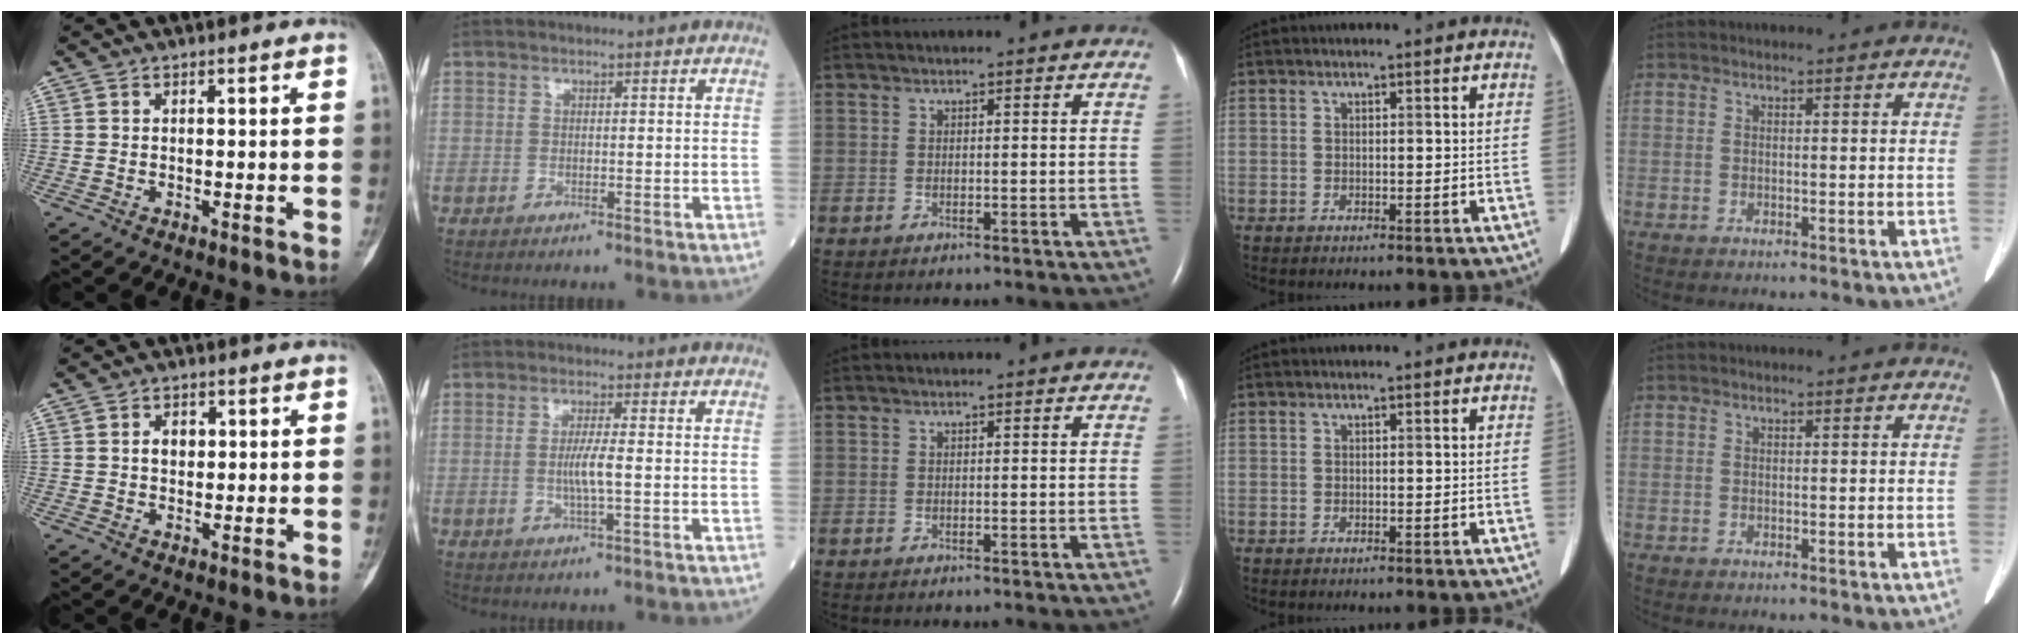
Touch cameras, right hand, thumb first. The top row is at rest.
{"thumb": {"total": 2.9, "force": [0.5, 2.2, 1.8], "torque": [-0.012, 0.002, 0.006]}, "index": {"total": 3.6, "force": [-0.4, -0.1, 3.6], "torque": [-0.073, -0.004, -0.009]}}